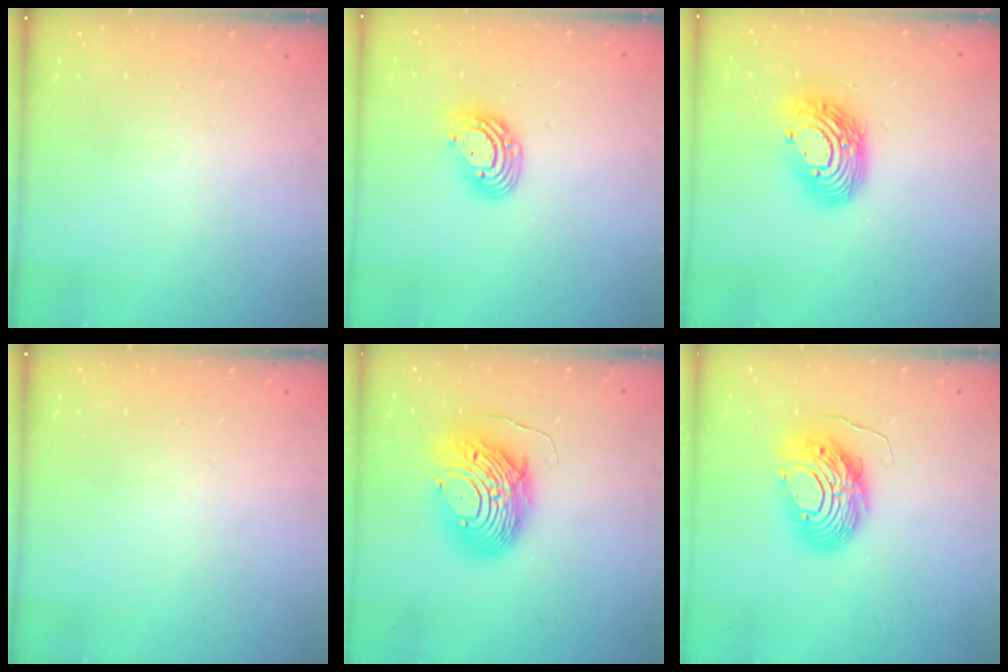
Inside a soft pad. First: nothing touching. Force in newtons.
{"total": 9.9, "press": 9.9, "slide": 1.1}
{"total": 14.9, "press": 14.9, "slide": 1.3}
{"total": 0.0}
{"total": 13.5, "press": 13.4, "slide": 0.8}
{"total": 12.0, "press": 11.9, "slide": 1.3}